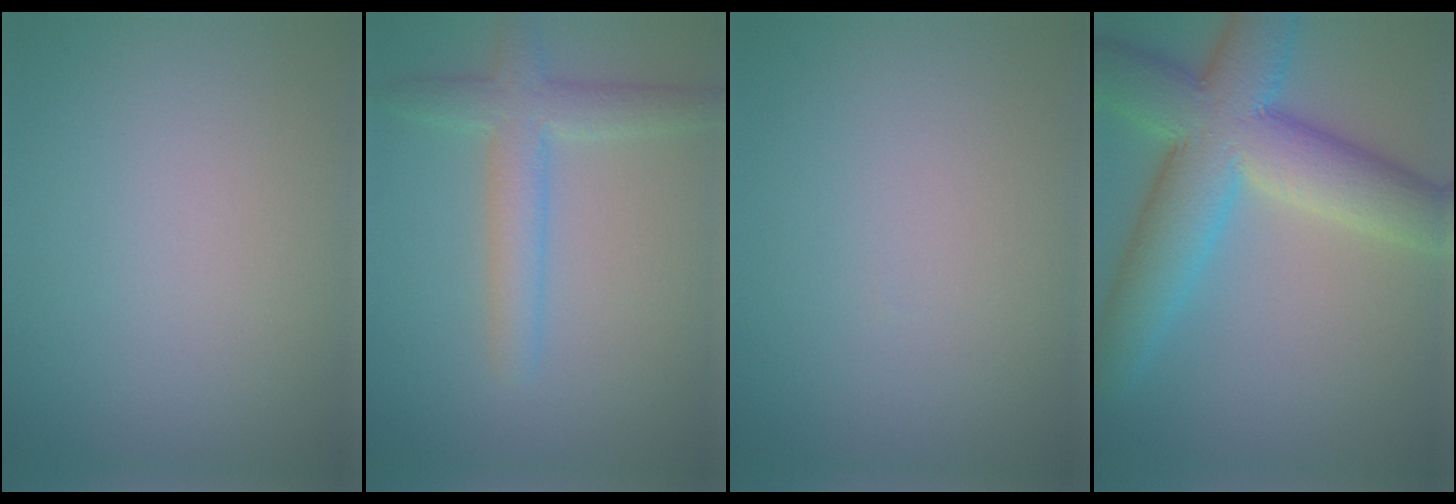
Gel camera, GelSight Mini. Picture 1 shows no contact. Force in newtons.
{"total": 3.9, "press": 3.9, "slide": 0.2}
{"total": 0.0}
{"total": 10.9, "press": 10.9, "slide": 0.5}